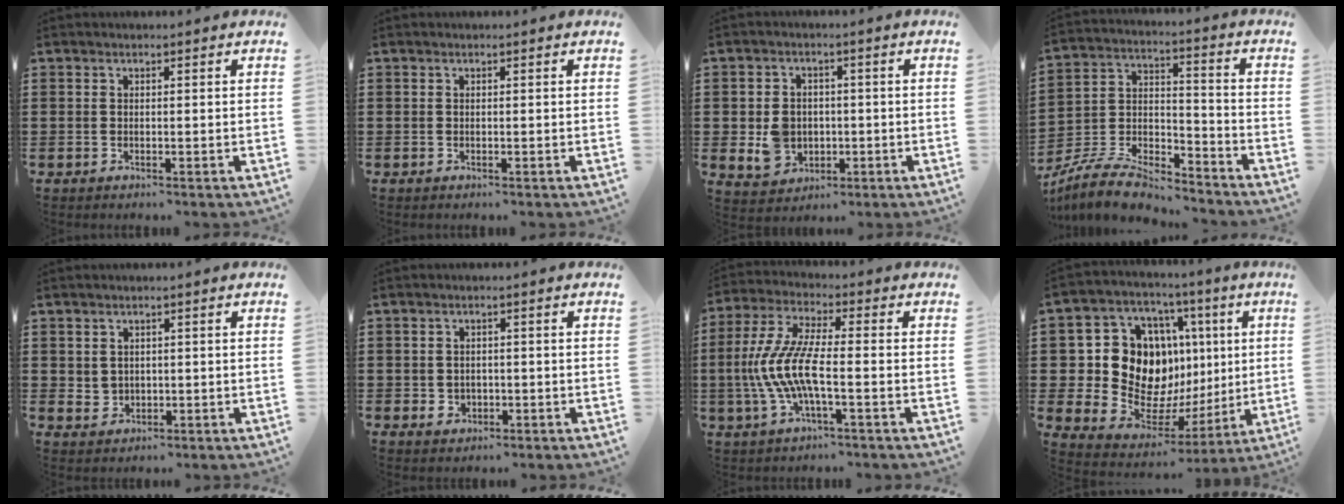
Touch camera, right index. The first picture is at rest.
{"total": 0.0}
{"total": 5.2, "force": [-0.5, 4.4, 2.6], "torque": [-0.067, 0.008, -0.007]}
{"total": 8.3, "force": [-7.7, 1.6, 2.8], "torque": [-0.066, 0.008, -0.153]}
{"total": 1.7, "force": [0.9, 1.5, 0.3], "torque": [-0.011, 0.010, 0.016]}
{"total": 1.7, "force": [-0.3, 1.6, 0.4], "torque": [-0.014, 0.006, -0.008]}
{"total": 9.2, "force": [-2.4, 2.6, 8.5], "torque": [-0.203, -0.016, -0.054]}
{"total": 13.9, "force": [2.2, 11.6, 7.3], "torque": [-0.150, -0.025, 0.050]}